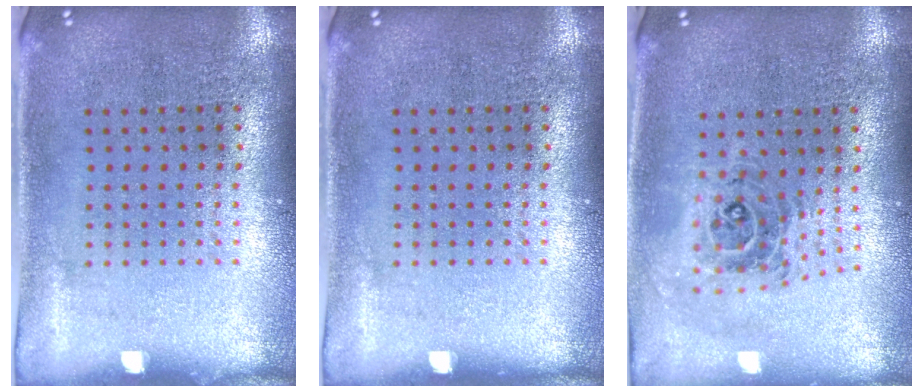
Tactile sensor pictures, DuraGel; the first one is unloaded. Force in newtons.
{"total": 0.0}
{"total": 0.9, "press": 0.9, "slide": 0.2}